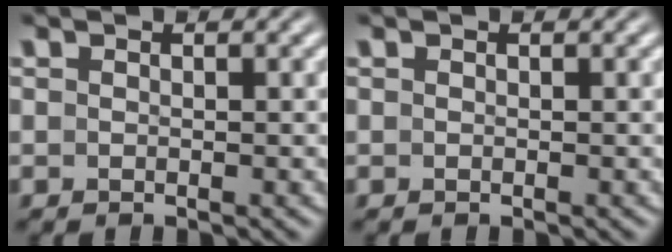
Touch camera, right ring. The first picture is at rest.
{"total": 0.0}